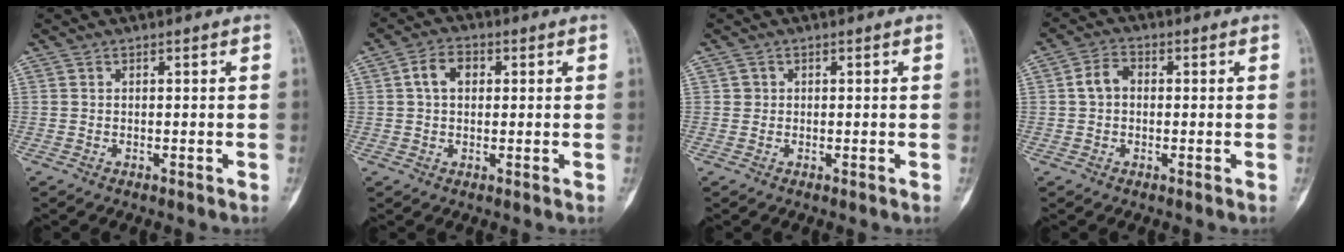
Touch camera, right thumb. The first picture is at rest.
{"total": 5.0, "force": [1.0, 3.5, 3.4], "torque": [-0.054, 0.012, 0.013]}
{"total": 0.9, "force": [0.1, 0.9, 0.0], "torque": [0.006, 0.004, 0.001]}
{"total": 4.0, "force": [0.1, 3.1, 2.6], "torque": [-0.045, 0.015, -0.006]}